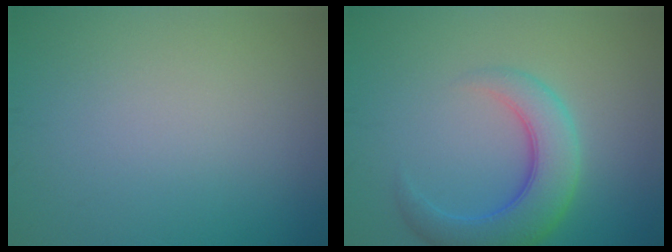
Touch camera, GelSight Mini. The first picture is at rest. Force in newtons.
{"total": 5.9, "press": 5.9, "slide": 0.2}